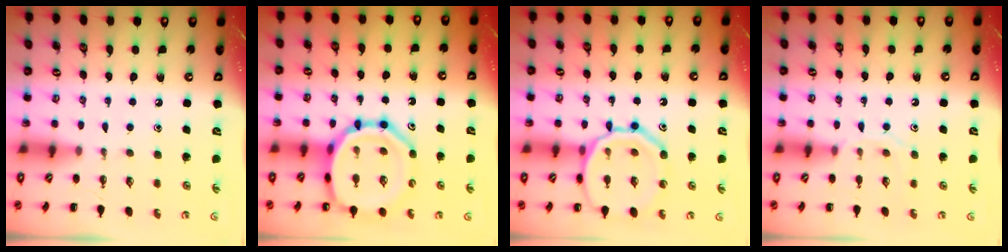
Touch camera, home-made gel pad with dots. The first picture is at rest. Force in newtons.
{"total": 17.6, "press": 17.3, "slide": 3.1}
{"total": 16.7, "press": 16.6, "slide": 1.9}
{"total": 7.6, "press": 7.6, "slide": 0.7}